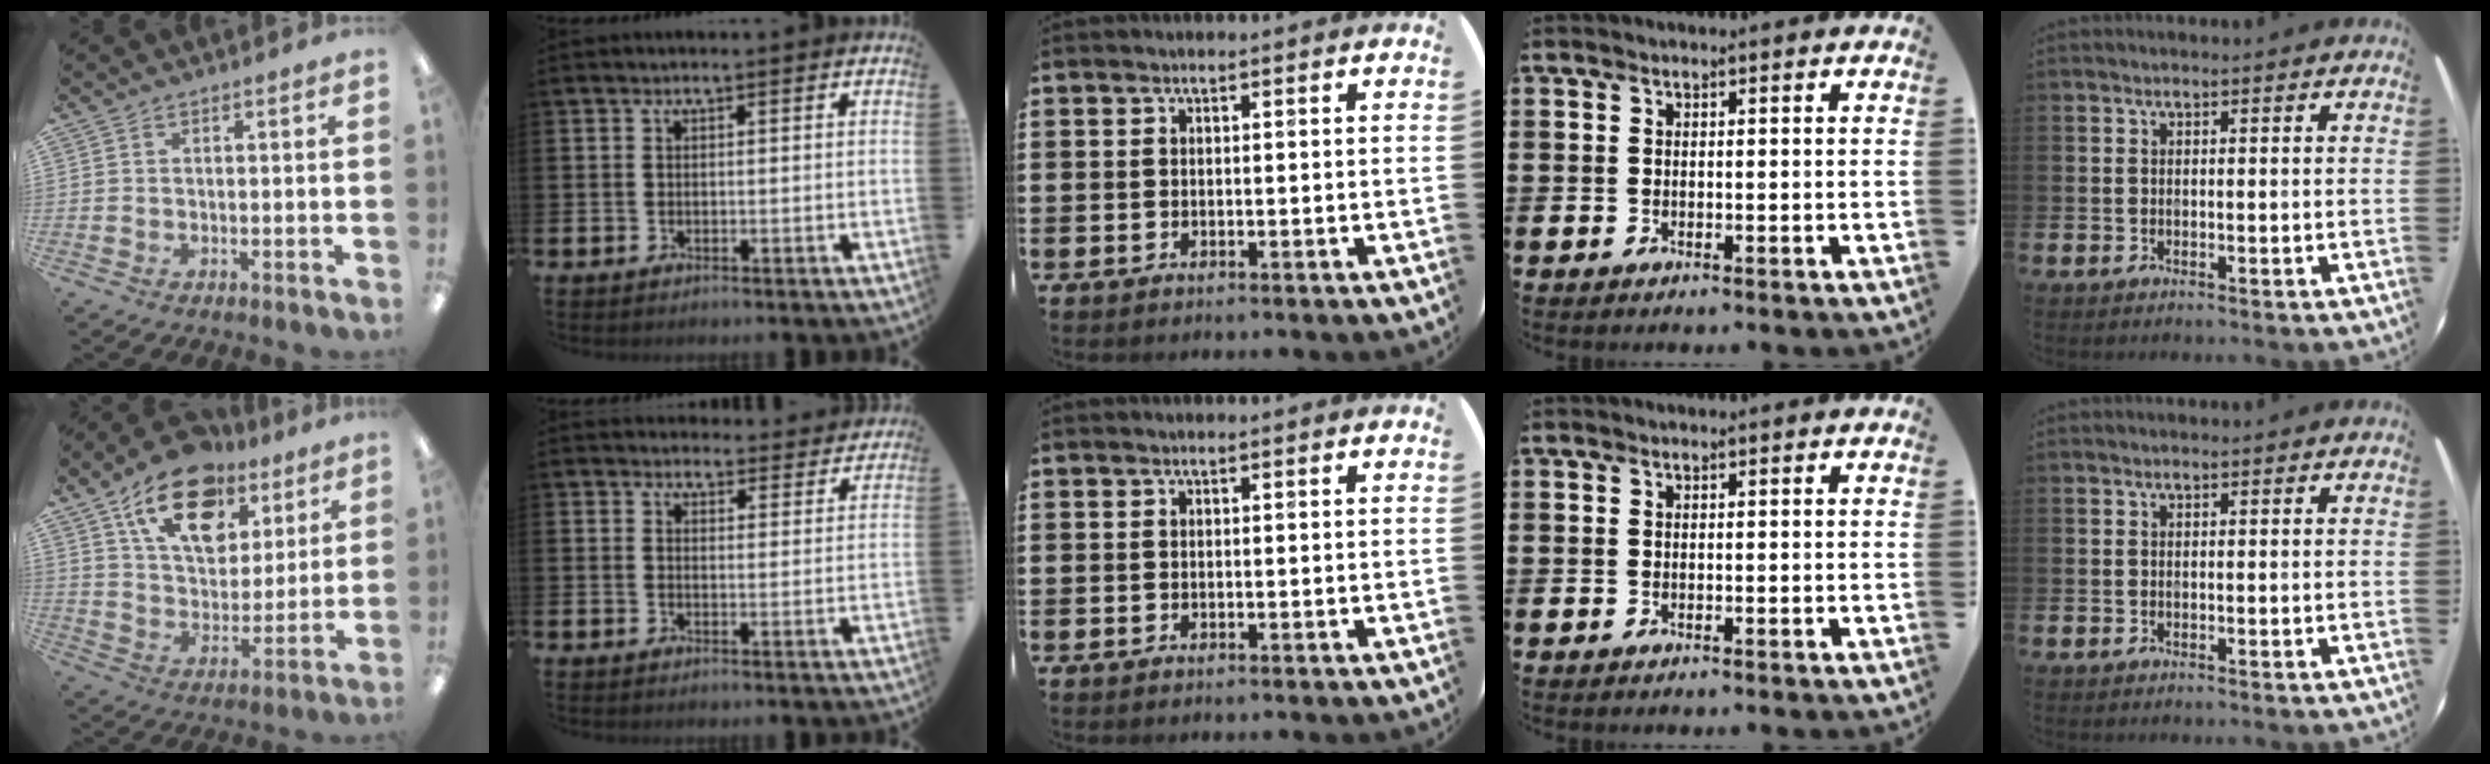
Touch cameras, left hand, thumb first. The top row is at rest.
{"thumb": {"total": 18.8, "force": [11.1, 11.1, 10.3], "torque": [-0.158, -0.048, 0.195]}, "index": {"total": 3.7, "force": [3.5, 1.0, -0.2], "torque": [0.007, -0.023, 0.062]}}